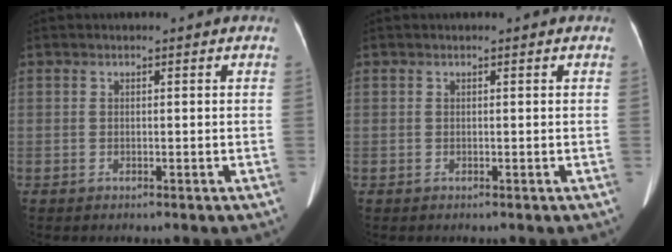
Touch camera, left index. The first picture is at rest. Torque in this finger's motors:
{"motor_torque": [-0.37, -0.61, -0.23, -0.03]}